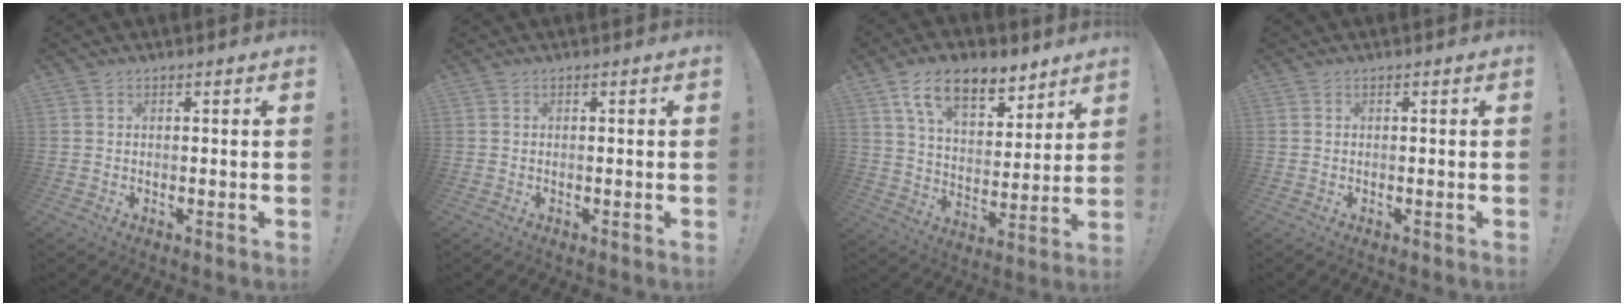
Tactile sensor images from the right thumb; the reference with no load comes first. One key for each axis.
{"total": 0.0}
{"total": 15.2, "fx": 9.8, "fy": 7.7, "fz": 8.7, "tx": -0.148, "ty": -0.050, "tz": 0.178}
{"total": 0.0}